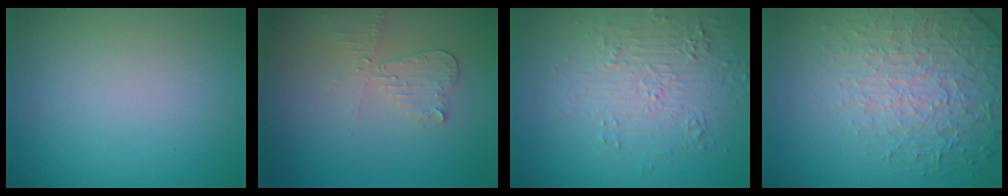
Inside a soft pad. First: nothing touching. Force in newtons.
{"total": 2.2, "press": 2.2, "slide": 0.2}
{"total": 4.2, "press": 3.8, "slide": 1.7}
{"total": 5.9, "press": 5.0, "slide": 3.0}